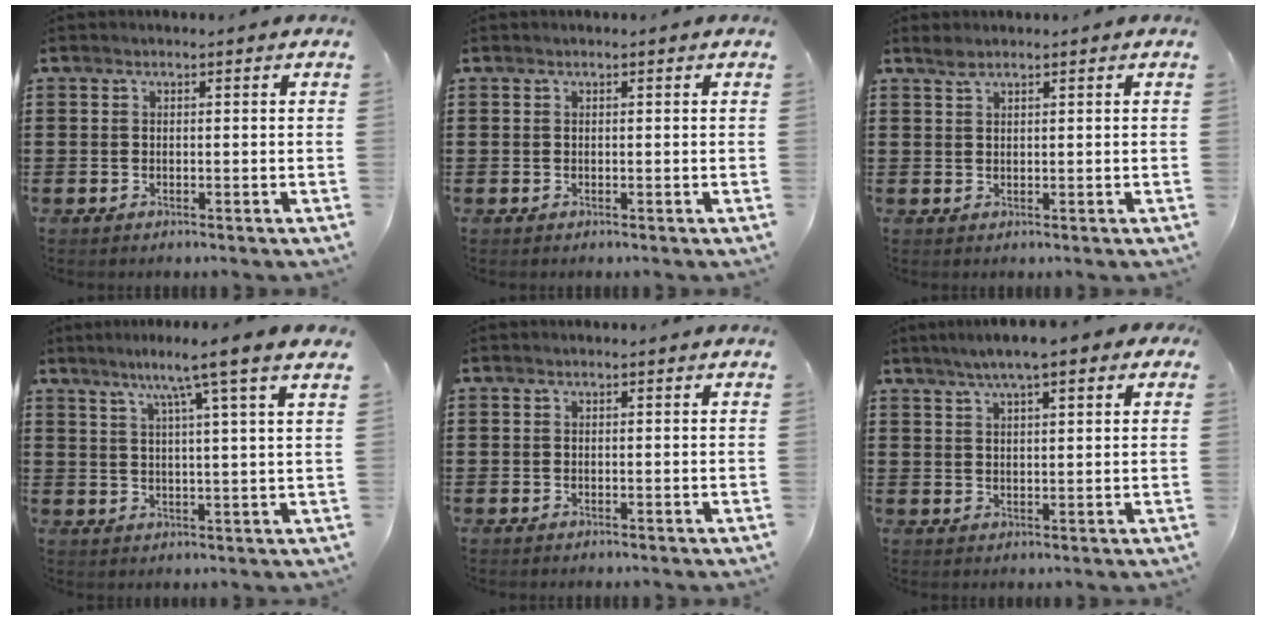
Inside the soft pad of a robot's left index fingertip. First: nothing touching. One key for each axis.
{"total": 0.0}
{"total": 1.2, "fx": 1.1, "fy": 0.3, "fz": 0.6, "tx": -0.013, "ty": 0.001, "tz": 0.020}
{"total": 7.2, "fx": 4.8, "fy": -1.2, "fz": 5.3, "tx": -0.110, "ty": -0.015, "tz": 0.072}
{"total": 0.0}
{"total": 5.2, "fx": 3.5, "fy": 0.8, "fz": 3.7, "tx": -0.079, "ty": 0.006, "tz": 0.061}